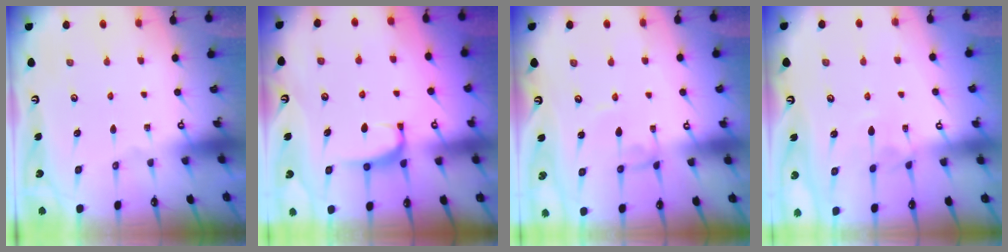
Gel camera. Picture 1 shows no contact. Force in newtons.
{"total": 2.4, "press": 2.3, "slide": 0.7}
{"total": 1.5, "press": 1.4, "slide": 0.1}
{"total": 3.4, "press": 3.4, "slide": 0.2}